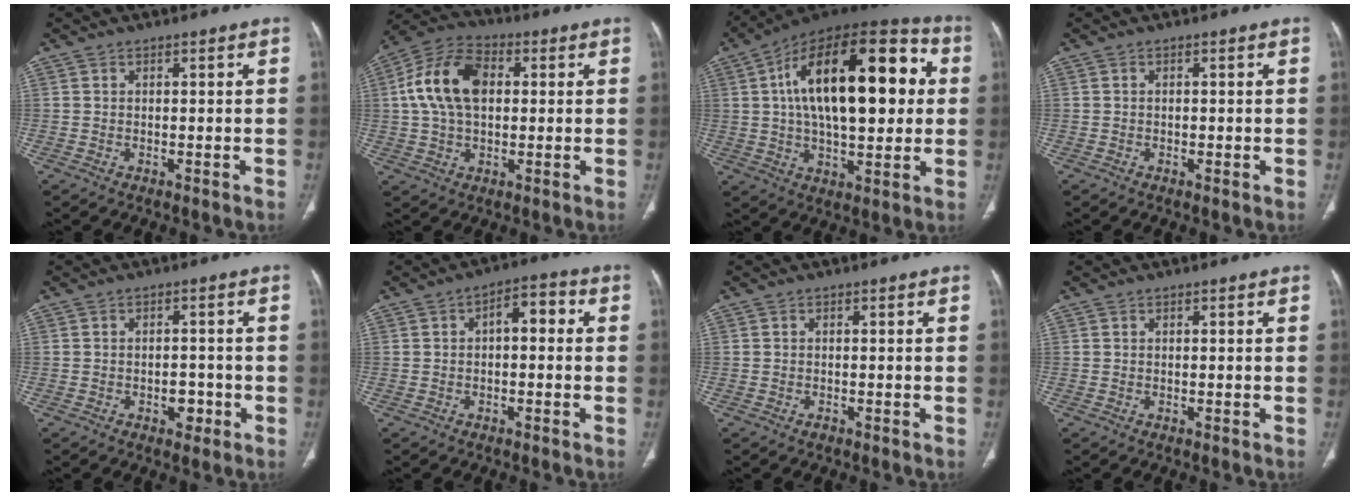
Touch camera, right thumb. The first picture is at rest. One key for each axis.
{"total": 13.6, "fx": 2.0, "fy": 8.6, "fz": 10.4, "tx": -0.195, "ty": 0.024, "tz": 0.030}
{"total": 27.5, "fx": 4.8, "fy": 12.7, "fz": 23.9, "tx": -0.363, "ty": 0.028, "tz": 0.067}
{"total": 0.7, "fx": -0.1, "fy": 0.4, "fz": 0.5, "tx": -0.009, "ty": -0.001, "tz": -0.001}
{"total": 3.3, "fx": -1.4, "fy": 2.2, "fz": 2.1, "tx": -0.012, "ty": 0.009, "tz": -0.016}
{"total": 5.5, "fx": 0.4, "fy": 2.9, "fz": 4.6, "tx": -0.048, "ty": 0.025, "tz": -0.004}
{"total": 0.7, "fx": -0.5, "fy": 0.4, "fz": 0.3, "tx": -0.003, "ty": 0.001, "tz": -0.008}
{"total": 0.0}